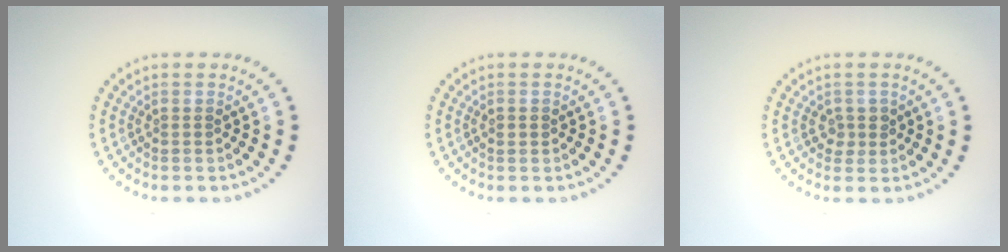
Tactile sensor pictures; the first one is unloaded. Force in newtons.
{"total": 0.9, "press": 0.9, "slide": 0.0}
{"total": 1.4, "press": 1.3, "slide": 0.5}